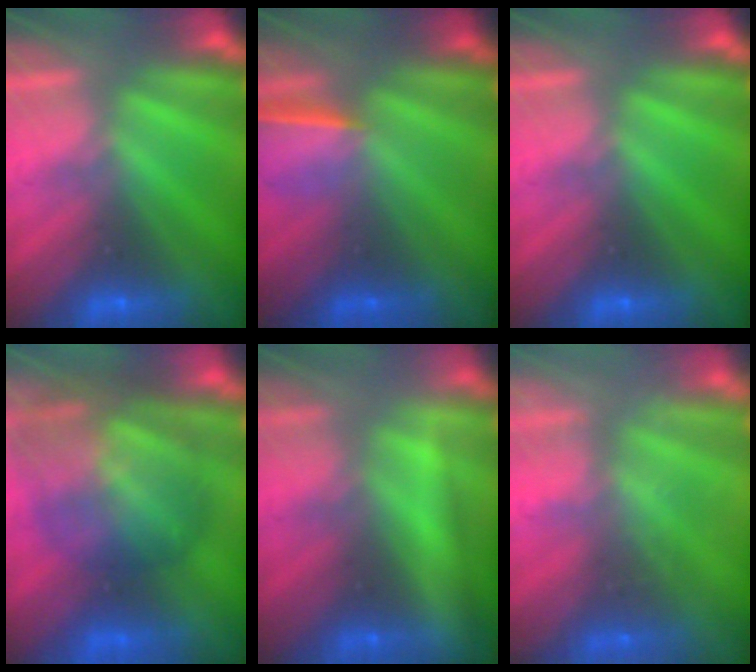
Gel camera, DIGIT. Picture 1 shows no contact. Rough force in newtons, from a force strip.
{"total": 1.6}
{"total": 0.0}
{"total": 7.7}
{"total": 2.3}
{"total": 2.3}